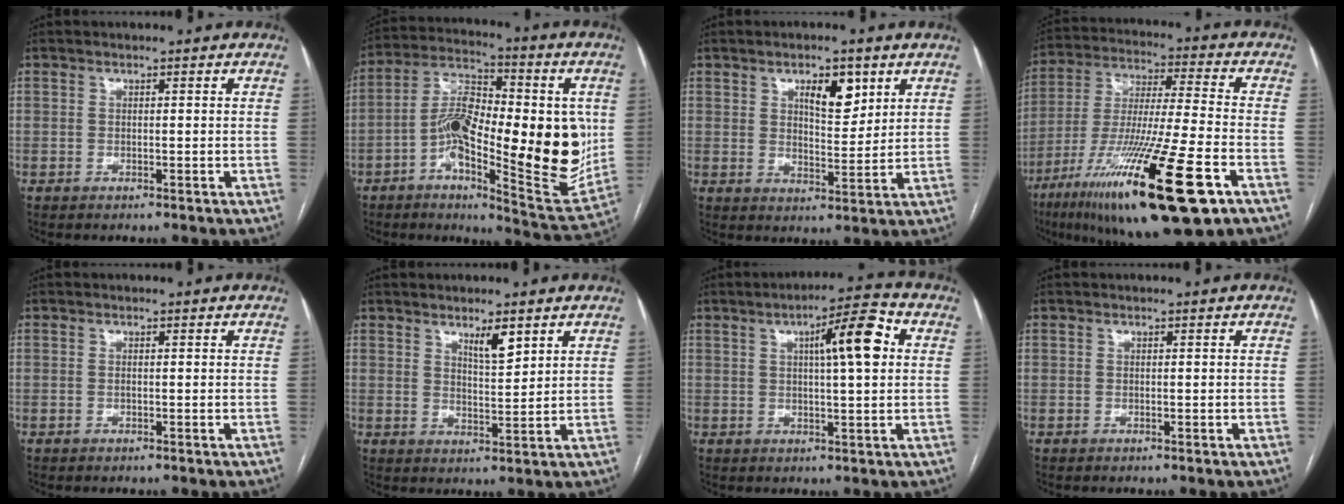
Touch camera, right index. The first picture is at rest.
{"total": 23.3, "force": [-1.6, 6.7, 22.3], "torque": [-0.326, 0.010, -0.021]}
{"total": 6.6, "force": [3.3, 2.6, 5.0], "torque": [-0.080, 0.001, 0.055]}
{"total": 24.9, "force": [-12.8, 2.3, 21.3], "torque": [-0.361, -0.054, -0.217]}
{"total": 0.6, "force": [-0.1, 0.2, 0.5], "torque": [-0.011, -0.001, 0.001]}
{"total": 4.1, "force": [2.7, 0.8, 3.0], "torque": [-0.054, -0.005, 0.049]}
{"total": 9.5, "force": [2.4, 1.3, 9.1], "torque": [-0.137, 0.019, 0.034]}
{"total": 0.0}